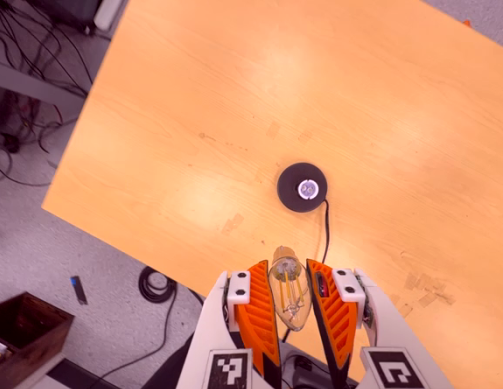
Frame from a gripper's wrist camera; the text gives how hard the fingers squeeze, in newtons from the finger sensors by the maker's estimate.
{"total": 12.4, "left": 12.9, "right": 11.9}